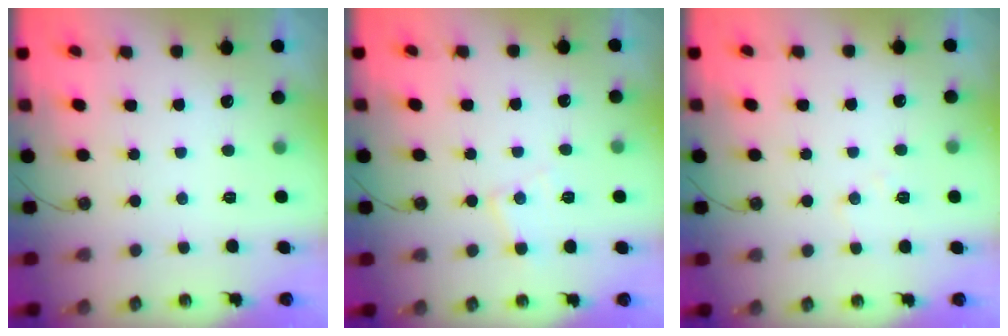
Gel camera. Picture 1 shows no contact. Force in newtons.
{"total": 7.1, "press": 7.0, "slide": 0.4}
{"total": 7.3, "press": 7.2, "slide": 1.0}